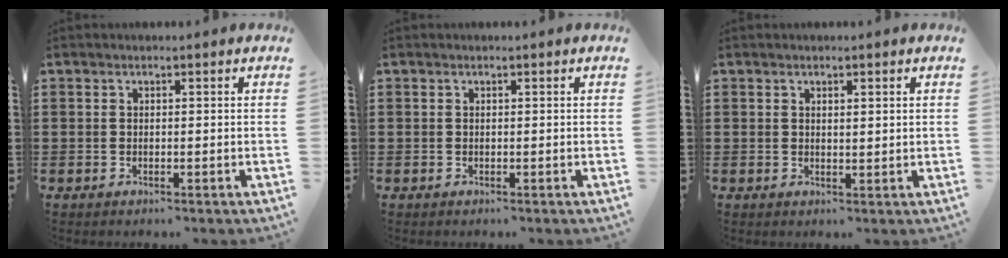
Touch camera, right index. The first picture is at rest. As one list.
[{"total": 0.0}, {"total": 1.0, "force": [0.7, 0.3, 0.6], "torque": [-0.012, 0.003, 0.013]}]